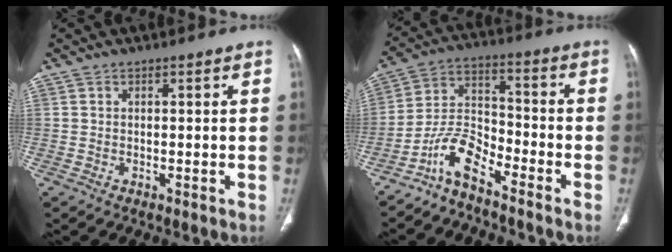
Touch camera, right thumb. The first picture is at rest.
{"total": 8.2, "force": [-6.4, 2.7, 4.4], "torque": [-0.087, 0.068, -0.136]}